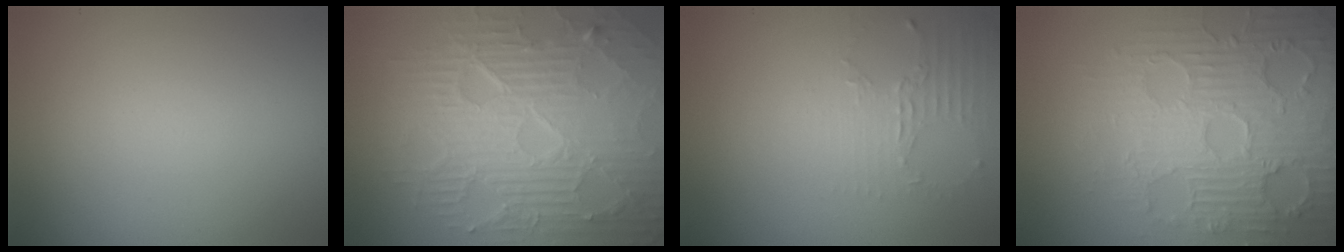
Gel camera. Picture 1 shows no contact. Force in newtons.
{"total": 10.8, "press": 6.8, "slide": 8.4}
{"total": 2.2, "press": 1.6, "slide": 1.5}
{"total": 6.8, "press": 5.8, "slide": 3.5}